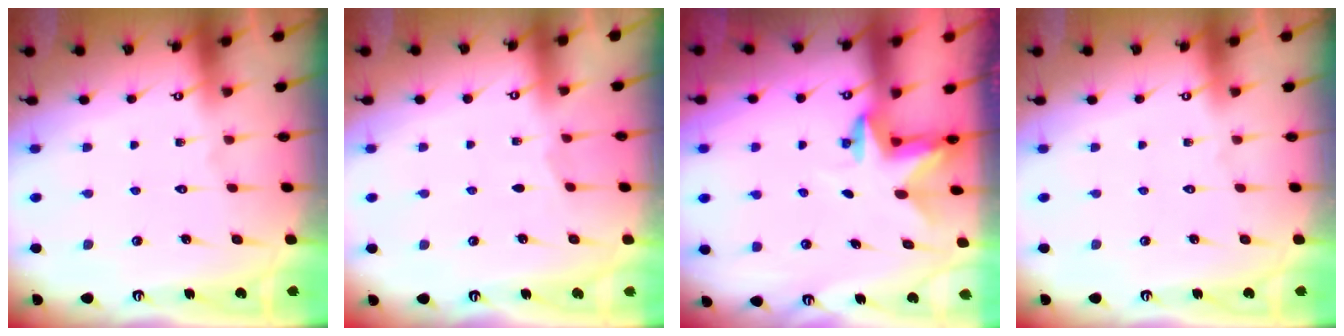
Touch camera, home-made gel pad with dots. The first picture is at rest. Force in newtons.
{"total": 1.6, "press": 1.6, "slide": 0.4}
{"total": 2.5, "press": 2.5, "slide": 0.4}
{"total": 0.0}